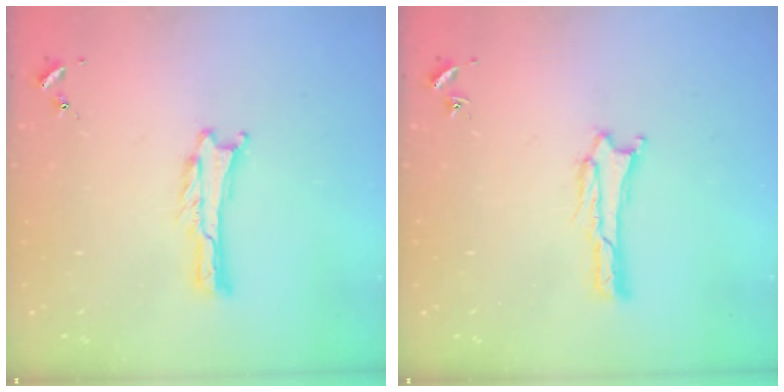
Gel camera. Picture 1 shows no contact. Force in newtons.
{"total": 1.9, "press": 1.9, "slide": 0.1}